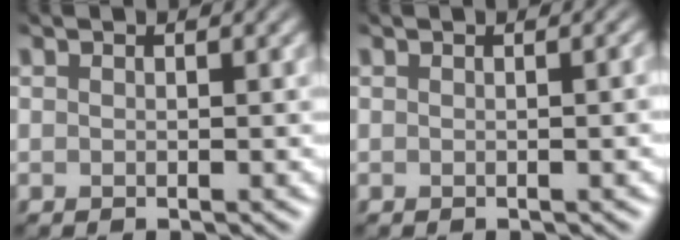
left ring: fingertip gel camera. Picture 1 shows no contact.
{"total": 2.9, "force": [0.4, 1.3, 2.6], "torque": [-0.013, 0.012, -0.009]}